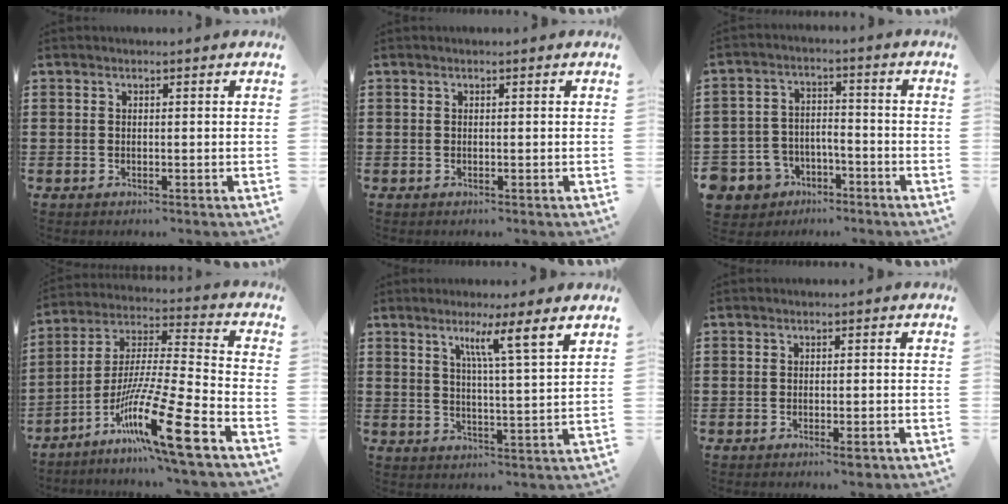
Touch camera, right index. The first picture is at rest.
{"total": 0.0}
{"total": 5.4, "force": [-4.4, 2.9, 1.0], "torque": [-0.058, 0.004, -0.096]}
{"total": 16.0, "force": [-9.8, 0.6, 12.6], "torque": [-0.244, 0.001, -0.182]}
{"total": 5.9, "force": [3.5, -0.7, 4.7], "torque": [-0.086, -0.013, 0.051]}
{"total": 1.4, "force": [-1.0, 0.2, 0.9], "torque": [-0.018, -0.002, -0.018]}